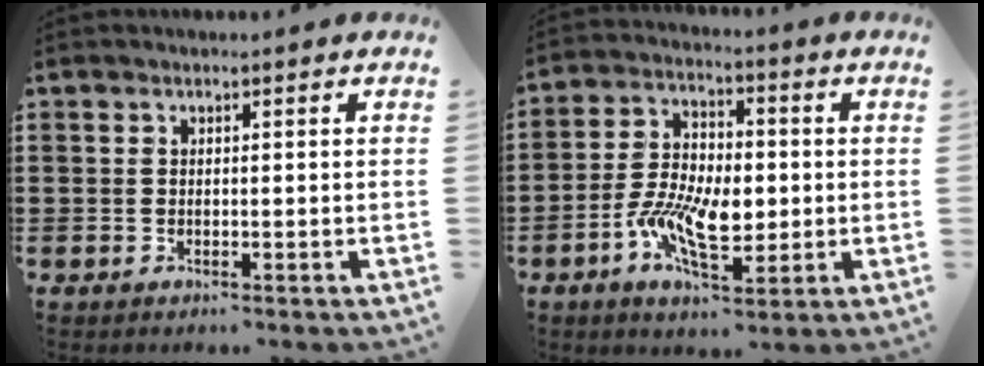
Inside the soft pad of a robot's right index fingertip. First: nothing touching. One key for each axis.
{"total": 10.3, "fx": -2.4, "fy": 5.3, "fz": 8.5, "tx": -0.183, "ty": 0.001, "tz": -0.044}